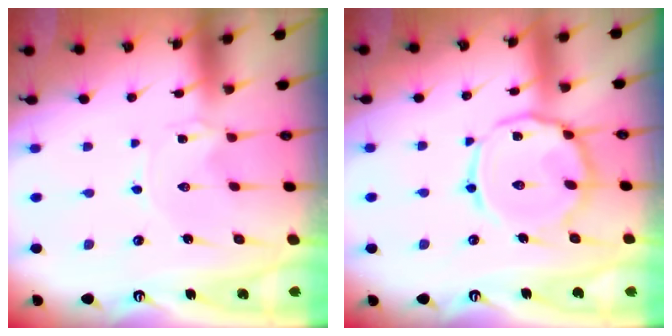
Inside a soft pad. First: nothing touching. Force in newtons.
{"total": 14.5, "press": 14.5, "slide": 1.2}